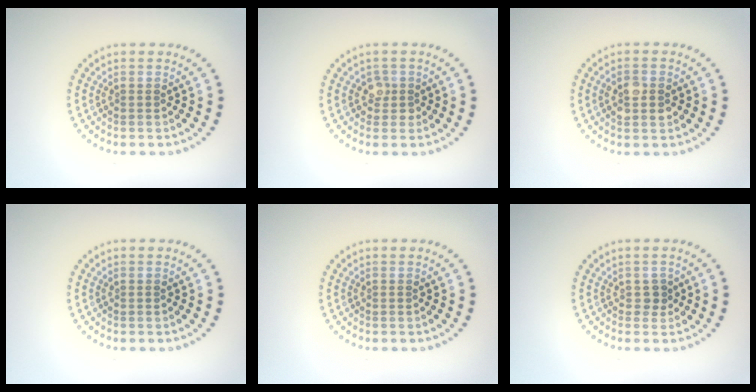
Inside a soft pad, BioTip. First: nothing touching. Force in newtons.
{"total": 1.6, "press": 1.3, "slide": 0.9}
{"total": 2.8, "press": 2.8, "slide": 0.2}
{"total": 0.0}
{"total": 0.0}
{"total": 1.0, "press": 0.8, "slide": 0.5}